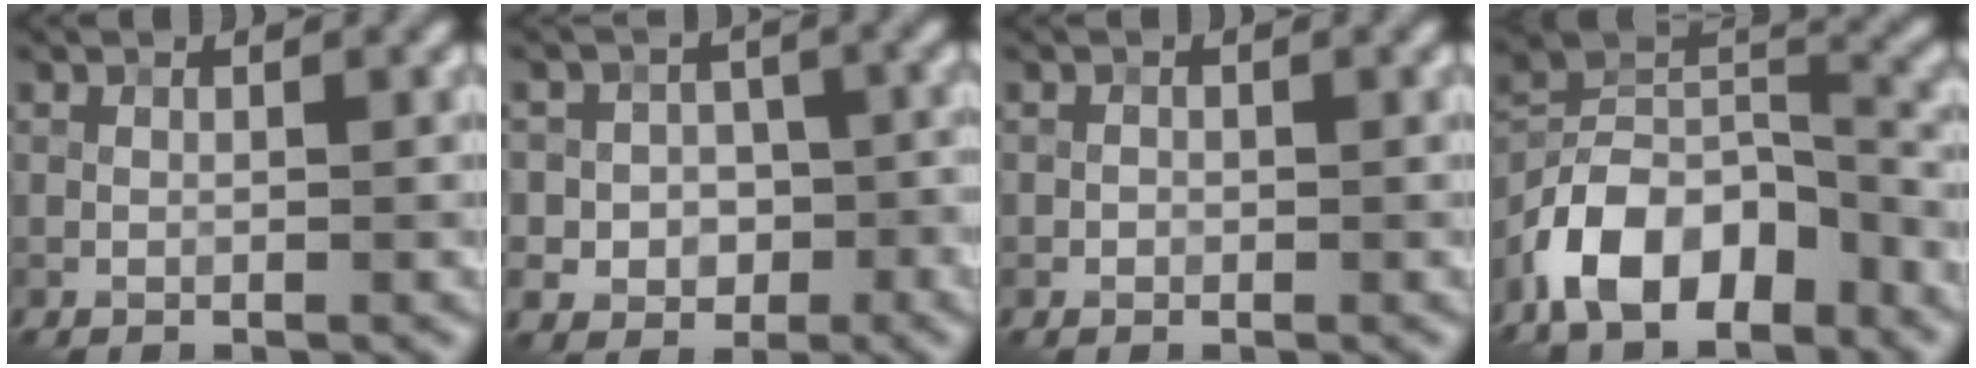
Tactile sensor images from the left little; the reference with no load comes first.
{"total": 5.1, "force": [-1.1, 4.6, 1.9], "torque": [-0.006, 0.017, -0.037]}
{"total": 0.6, "force": [-0.1, 0.5, 0.0], "torque": [0.004, -0.002, -0.005]}
{"total": 11.0, "force": [-6.8, 5.4, 6.8], "torque": [-0.121, 0.011, -0.142]}